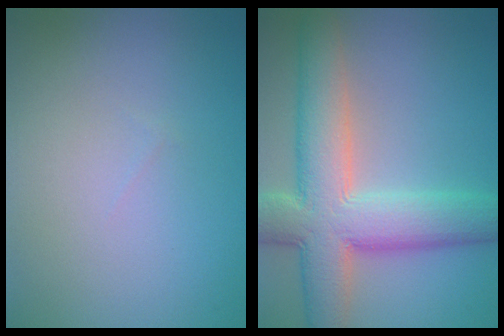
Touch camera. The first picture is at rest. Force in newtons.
{"total": 9.3, "press": 9.3, "slide": 0.7}